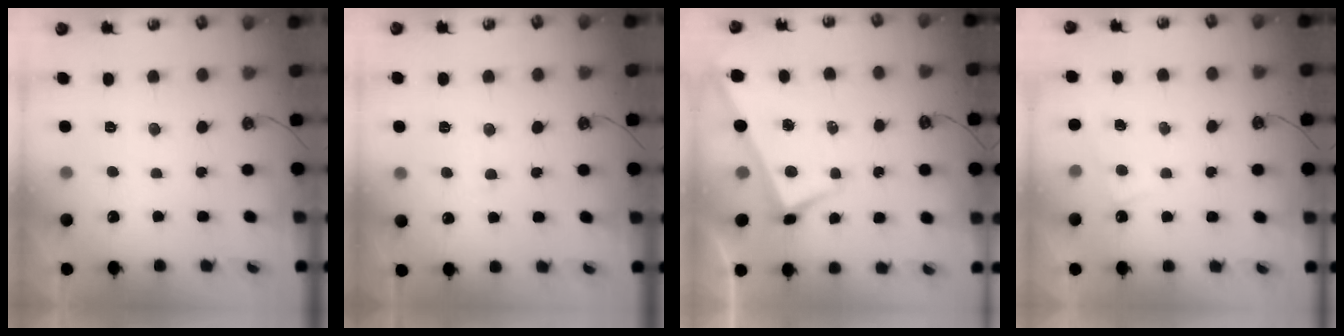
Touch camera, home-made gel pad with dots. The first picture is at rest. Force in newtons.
{"total": 0.8, "press": 0.6, "slide": 0.5}
{"total": 2.1, "press": 2.1, "slide": 0.3}
{"total": 2.2, "press": 2.2, "slide": 0.2}